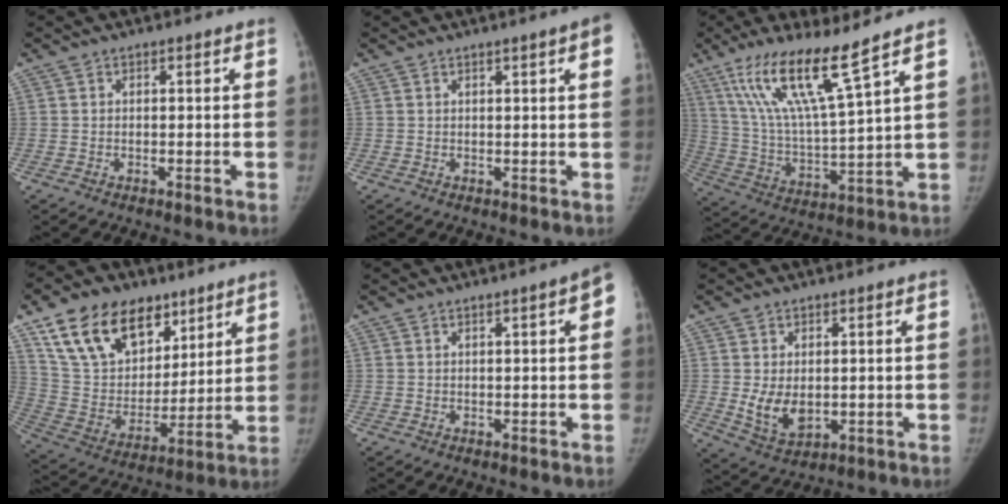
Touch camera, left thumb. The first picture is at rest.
{"total": 5.3, "force": [2.3, 0.3, 4.8], "torque": [-0.051, 0.001, 0.026]}
{"total": 15.8, "force": [10.2, 0.9, 12.1], "torque": [-0.229, -0.054, 0.202]}
{"total": 22.3, "force": [13.4, 13.9, 11.2], "torque": [-0.161, -0.035, 0.248]}
{"total": 4.1, "force": [1.2, 0.7, 3.9], "torque": [-0.039, 0.006, 0.008]}
{"total": 6.8, "force": [0.1, 4.7, 4.9], "torque": [-0.071, -0.018, 0.018]}